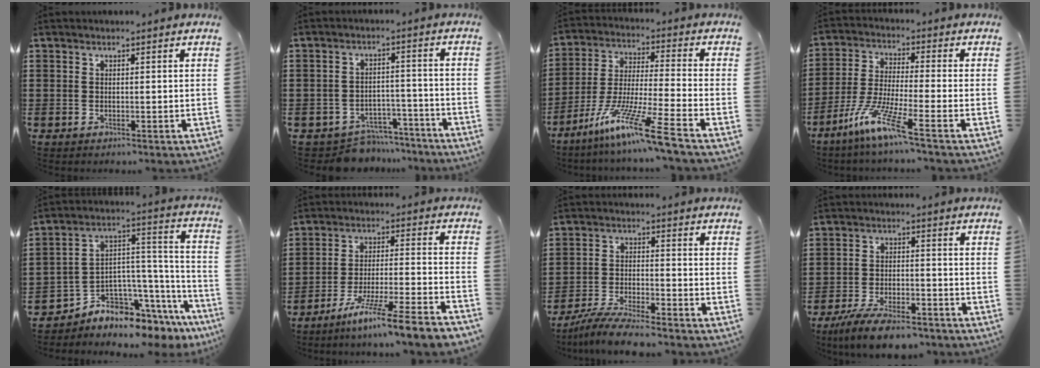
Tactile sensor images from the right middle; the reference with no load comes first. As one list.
[{"total": 5.2, "force": [-5.0, 1.4, 0.4], "torque": [-0.009, 0.016, -0.100]}, {"total": 11.6, "force": [-8.2, -0.2, 8.2], "torque": [-0.167, -0.006, -0.164]}, {"total": 8.4, "force": [-5.7, 0.0, 6.2], "torque": [-0.140, -0.018, -0.113]}, {"total": 4.7, "force": [-4.1, 2.2, 0.3], "torque": [-0.014, -0.015, -0.078]}, {"total": 9.2, "force": [-7.8, -1.3, 4.6], "torque": [-0.080, -0.007, -0.153]}, {"total": 6.4, "force": [-5.9, 0.2, 2.4], "torque": [-0.056, -0.008, -0.115]}, {"total": 7.1, "force": [-6.2, 1.3, 3.2], "torque": [-0.065, 0.001, -0.116]}]